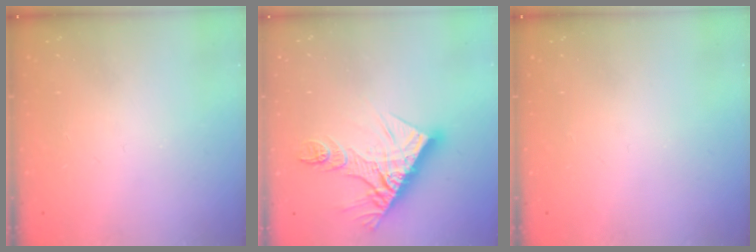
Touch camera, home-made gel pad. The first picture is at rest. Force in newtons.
{"total": 15.4, "press": 15.3, "slide": 1.2}
{"total": 0.0}